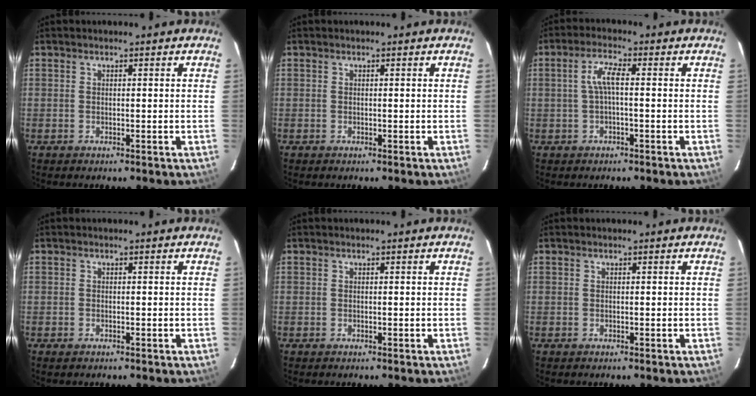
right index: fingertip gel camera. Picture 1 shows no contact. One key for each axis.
{"total": 0.0}
{"total": 3.6, "fx": -0.2, "fy": 0.6, "fz": 3.6, "tx": -0.072, "ty": 0.008, "tz": -0.001}
{"total": 0.6, "fx": -0.5, "fy": 0.4, "fz": 0.1, "tx": -0.004, "ty": -0.002, "tz": -0.010}
{"total": 0.0}
{"total": 0.0}